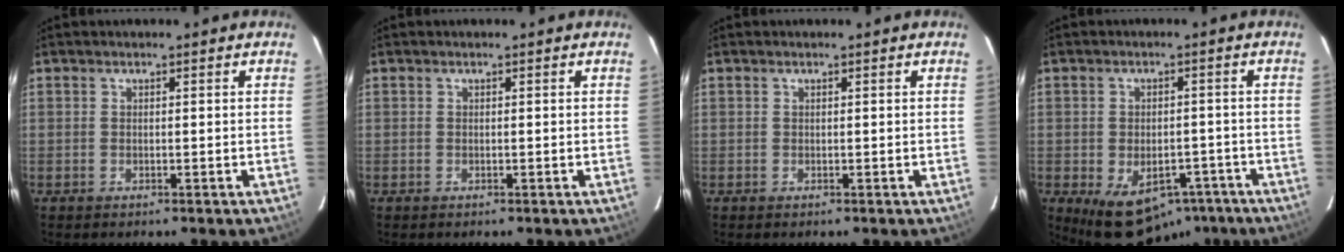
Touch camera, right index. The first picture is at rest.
{"total": 0.0}
{"total": 0.0}
{"total": 11.5, "force": [-7.0, 7.4, 5.5], "torque": [-0.103, 0.009, -0.072]}